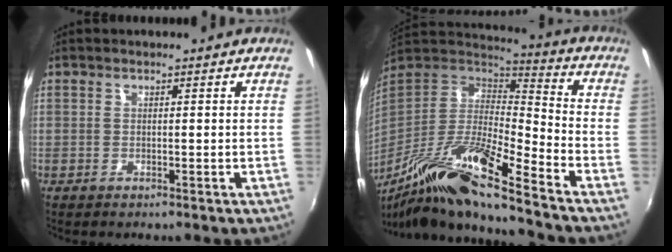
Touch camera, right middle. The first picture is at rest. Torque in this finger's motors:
{"motor_torque": [0.75, -1.39, 0.32, 0.18]}